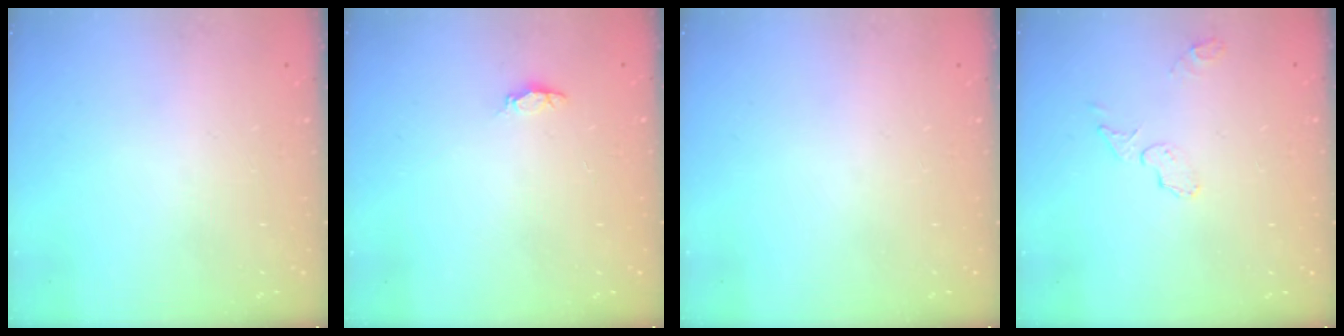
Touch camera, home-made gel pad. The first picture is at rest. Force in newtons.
{"total": 1.2, "press": 1.1, "slide": 0.4}
{"total": 0.0}
{"total": 4.9, "press": 4.6, "slide": 1.4}